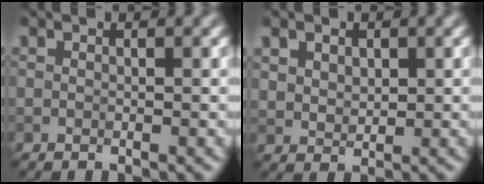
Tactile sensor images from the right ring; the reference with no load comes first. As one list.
[{"total": 2.3, "force": [1.1, 1.7, 1.1], "torque": [-0.028, 0.003, 0.022]}]